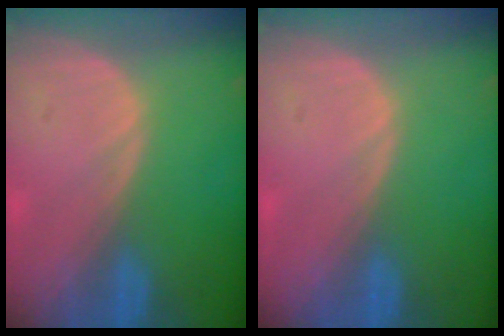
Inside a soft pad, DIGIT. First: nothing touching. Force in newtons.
{"total": 0.0}